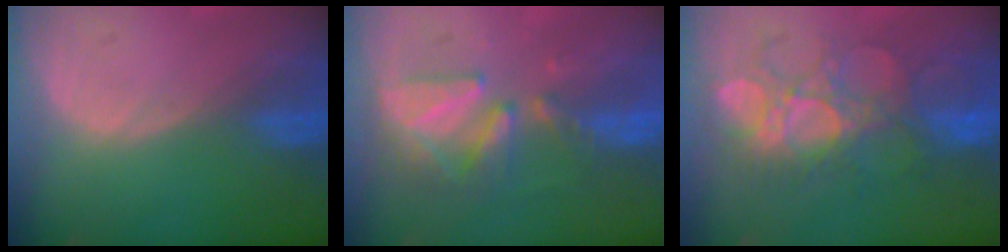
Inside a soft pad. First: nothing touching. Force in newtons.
{"total": 8.9, "press": 7.8, "slide": 4.2}
{"total": 9.0, "press": 8.9, "slide": 1.1}